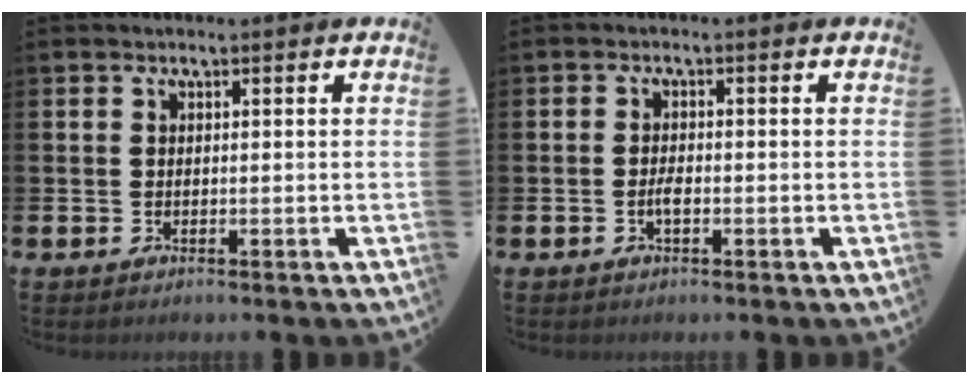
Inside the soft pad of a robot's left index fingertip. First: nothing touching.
{"total": 1.6, "force": [-0.6, 0.5, 1.5], "torque": [-0.024, 0.000, -0.012]}